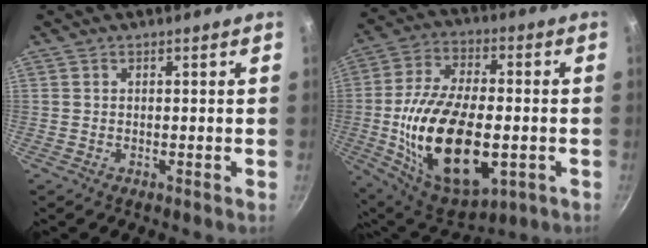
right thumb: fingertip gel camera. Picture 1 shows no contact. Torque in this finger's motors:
{"motor_torque": [0.04, 1.86, 2.16, -0.60, 0.69]}